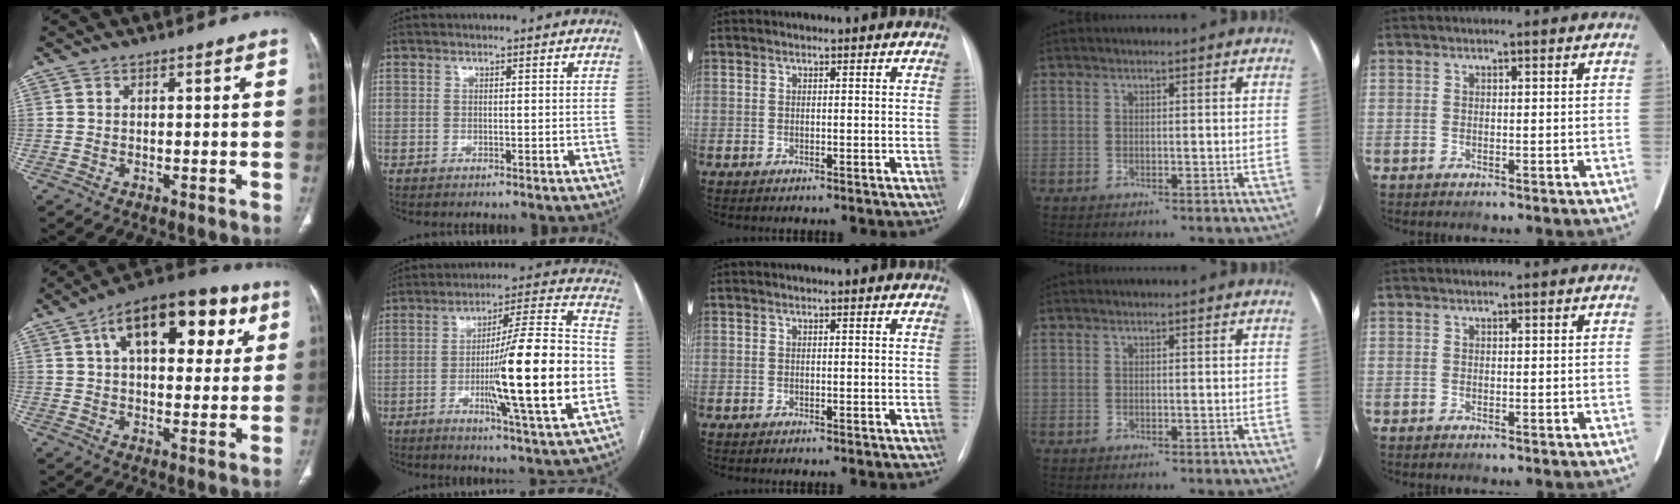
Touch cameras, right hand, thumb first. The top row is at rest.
{"thumb": {"total": 20.2, "force": [7.8, 10.4, 15.5], "torque": [-0.192, 0.008, 0.114]}, "index": {"total": 19.6, "force": [-3.9, 0.2, 19.2], "torque": [-0.301, -0.007, -0.064]}}